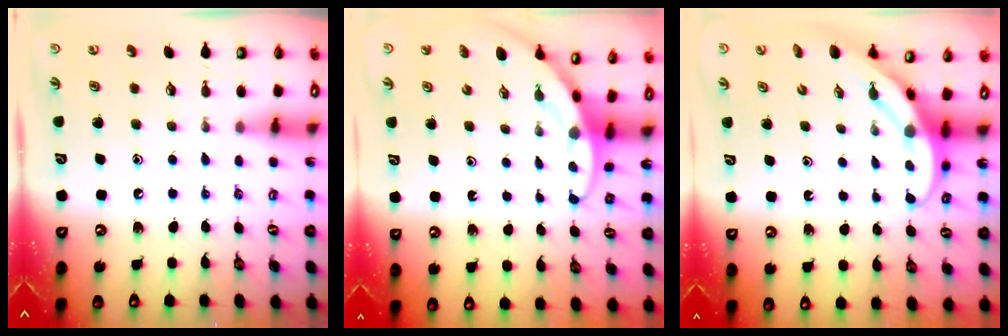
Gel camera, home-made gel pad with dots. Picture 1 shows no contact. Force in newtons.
{"total": 3.1, "press": 3.1, "slide": 0.1}
{"total": 4.0, "press": 4.0, "slide": 0.4}